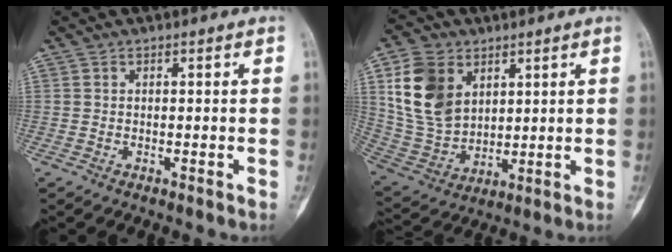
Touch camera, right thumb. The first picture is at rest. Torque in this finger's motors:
{"motor_torque": [0.40, 1.47, 0.55, -0.06, 0.14]}